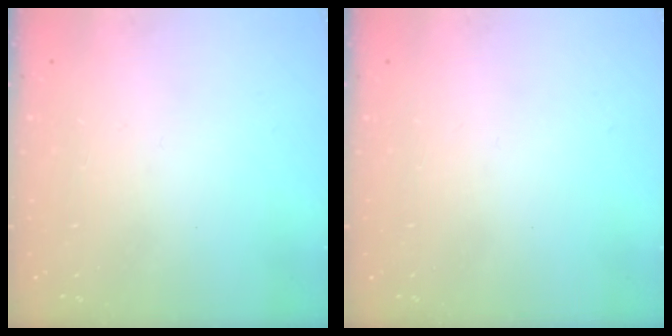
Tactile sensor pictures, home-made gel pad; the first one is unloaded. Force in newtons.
{"total": 0.0}